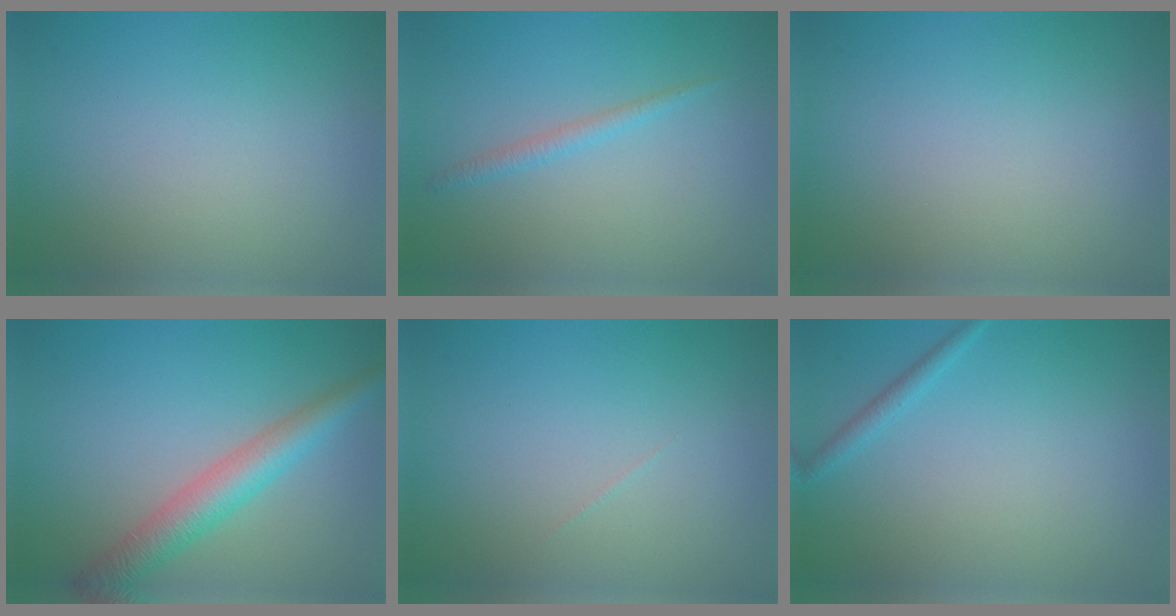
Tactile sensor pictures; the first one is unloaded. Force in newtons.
{"total": 1.2, "press": 1.2, "slide": 0.0}
{"total": 0.0}
{"total": 4.4, "press": 4.4, "slide": 0.2}
{"total": 0.0}
{"total": 1.1, "press": 1.1, "slide": 0.0}